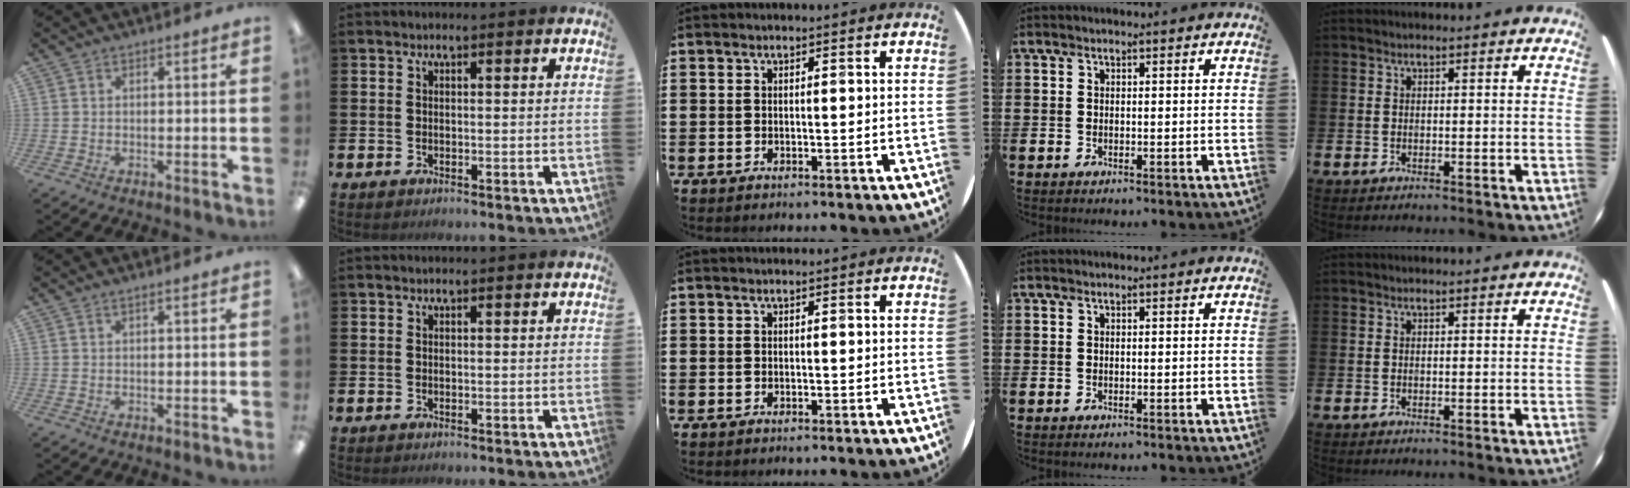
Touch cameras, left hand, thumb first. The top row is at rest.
{"thumb": {"total": 0.7, "force": [0.4, 0.0, 0.6], "torque": [-0.011, 0.000, 0.006]}}